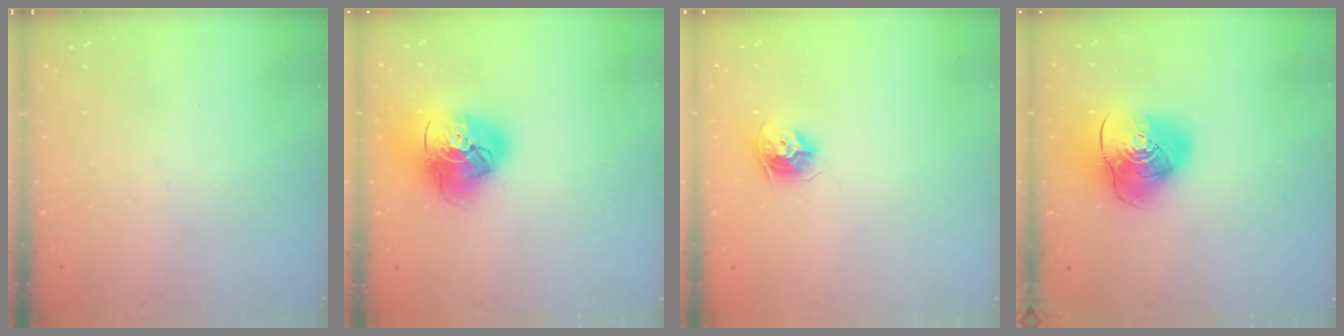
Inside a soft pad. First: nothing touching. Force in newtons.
{"total": 15.6, "press": 15.5, "slide": 1.6}
{"total": 8.5, "press": 8.5, "slide": 0.4}
{"total": 15.1, "press": 14.9, "slide": 2.2}